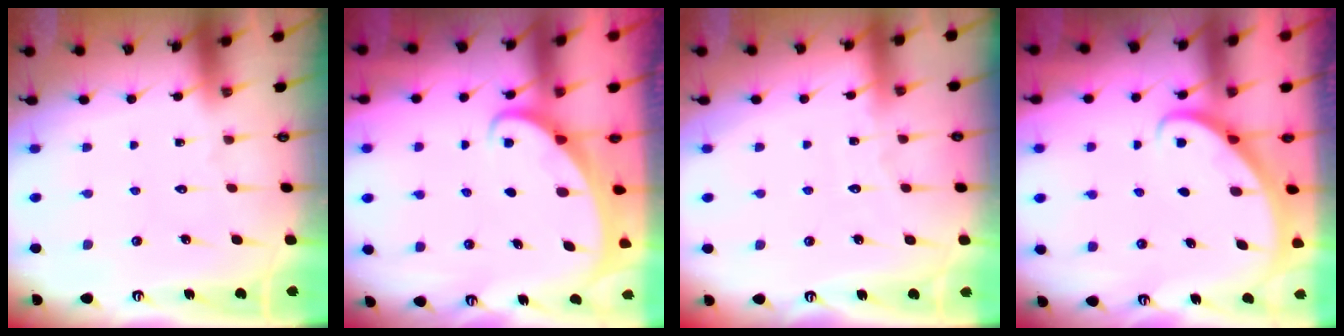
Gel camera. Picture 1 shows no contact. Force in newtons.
{"total": 1.5, "press": 1.5, "slide": 0.1}
{"total": 2.3, "press": 2.3, "slide": 0.2}
{"total": 2.7, "press": 2.7, "slide": 0.2}